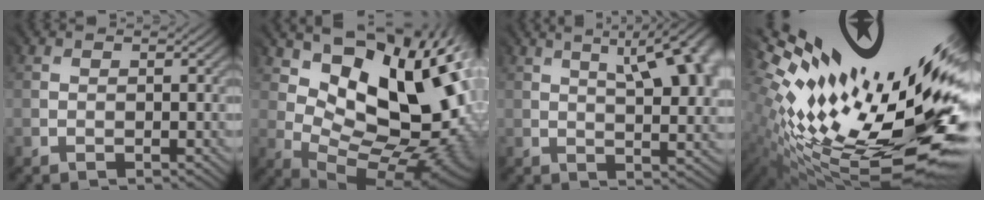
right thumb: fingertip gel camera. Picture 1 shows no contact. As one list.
[{"total": 17.8, "force": [5.9, 9.7, 13.8], "torque": [-0.188, 0.020, 0.111]}, {"total": 12.7, "force": [4.9, 4.5, 10.9], "torque": [-0.118, 0.038, 0.064]}, {"total": 18.9, "force": [2.3, 7.3, 17.3], "torque": [-0.272, -0.021, 0.067]}]